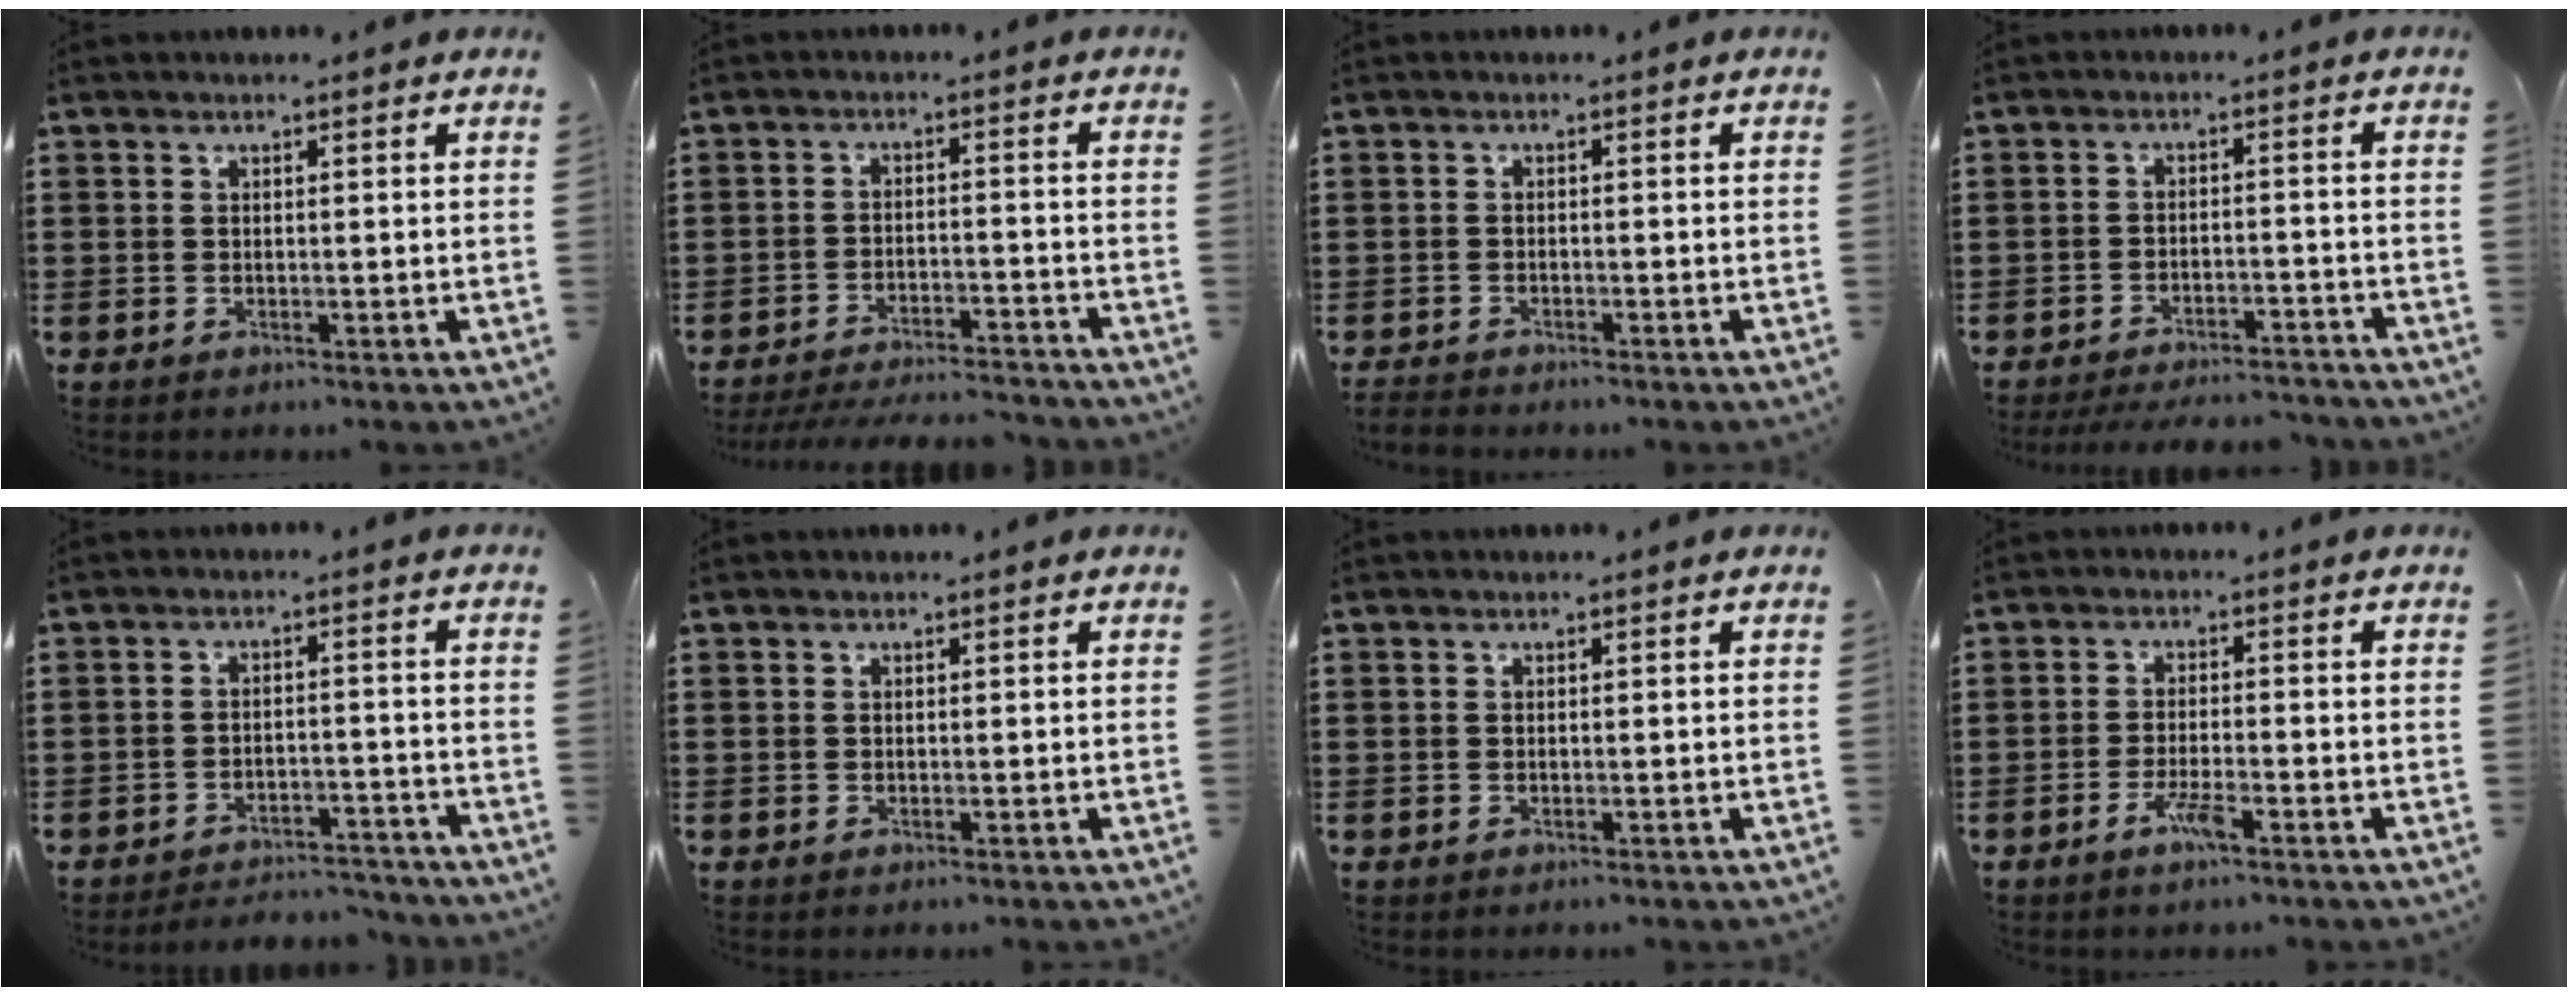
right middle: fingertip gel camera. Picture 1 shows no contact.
{"total": 5.0, "force": [-4.8, 0.1, 1.3], "torque": [-0.028, -0.006, -0.095]}
{"total": 1.5, "force": [-1.5, 0.1, 0.0], "torque": [-0.005, -0.001, -0.031]}
{"total": 4.1, "force": [-4.0, 0.2, 0.9], "torque": [-0.023, -0.003, -0.081]}
{"total": 4.0, "force": [-4.0, 0.5, 0.0], "torque": [-0.007, 0.002, -0.085]}
{"total": 0.0}
{"total": 0.0}
{"total": 3.8, "force": [-2.1, 0.5, 3.1], "torque": [-0.072, -0.008, -0.043]}